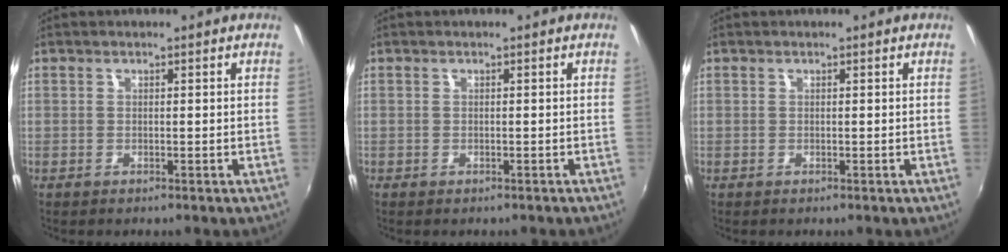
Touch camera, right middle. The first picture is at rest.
{"total": 0.0}
{"total": 0.0}